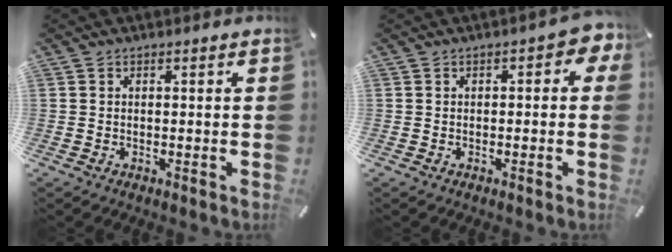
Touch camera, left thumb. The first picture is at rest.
{"total": 3.2, "force": [-0.1, 1.7, 2.7], "torque": [-0.035, 0.002, -0.005]}